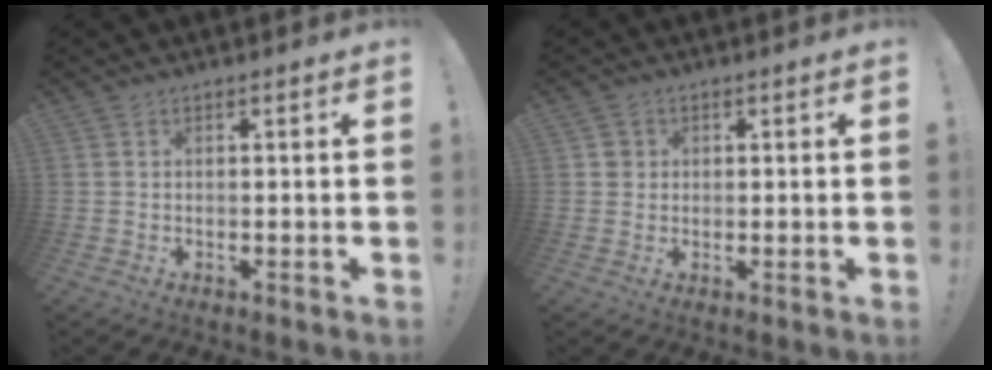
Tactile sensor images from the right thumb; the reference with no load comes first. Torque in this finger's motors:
{"motor_torque": [0.16, 0.16, 0.11, -0.19, 0.00]}